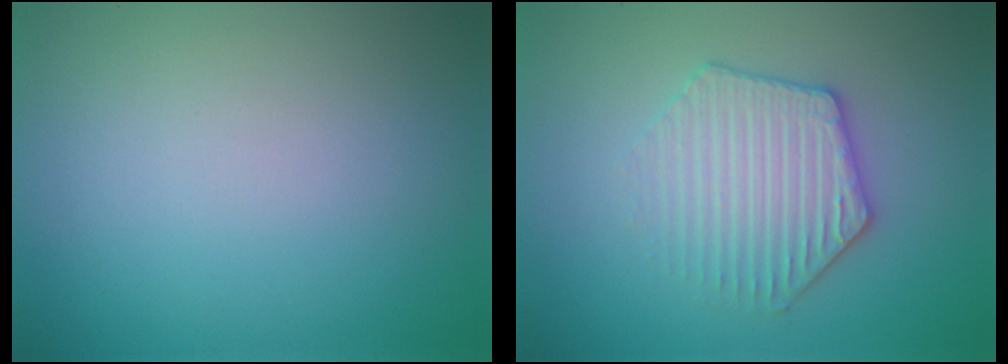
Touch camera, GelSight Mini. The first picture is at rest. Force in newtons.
{"total": 3.8, "press": 3.7, "slide": 1.2}